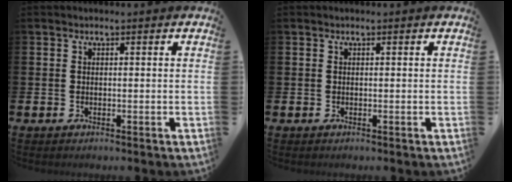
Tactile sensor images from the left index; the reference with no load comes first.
{"total": 0.0}